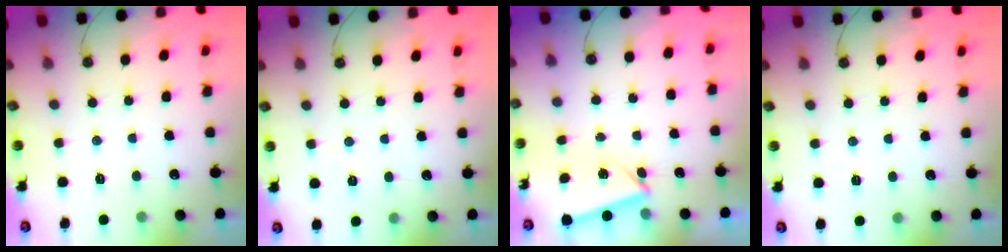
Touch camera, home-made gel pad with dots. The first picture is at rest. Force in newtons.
{"total": 2.3, "press": 1.7, "slide": 1.6}
{"total": 3.3, "press": 3.1, "slide": 1.3}
{"total": 2.1, "press": 1.8, "slide": 1.2}